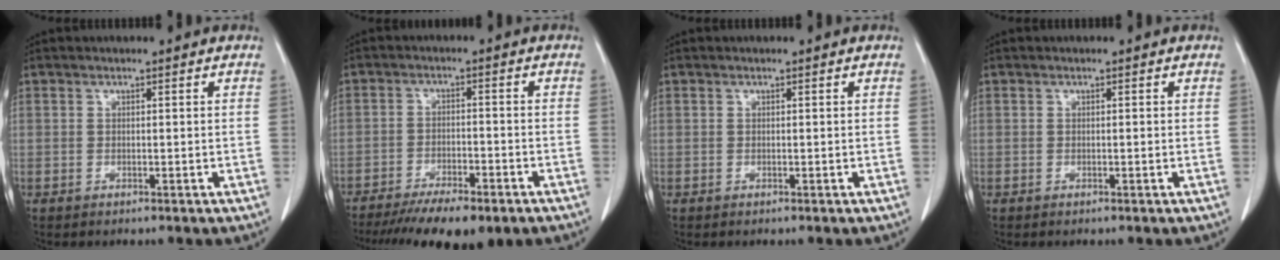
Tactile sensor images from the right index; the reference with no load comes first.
{"total": 11.6, "force": [-8.8, 2.9, 7.0], "torque": [-0.101, -0.014, -0.134]}
{"total": 0.0}
{"total": 0.0}